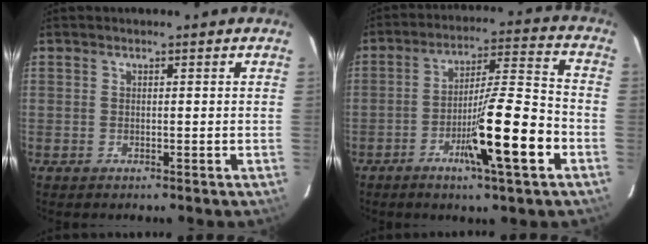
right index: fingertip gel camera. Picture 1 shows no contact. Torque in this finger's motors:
{"motor_torque": [1.29, -0.85, 0.64, 0.21]}